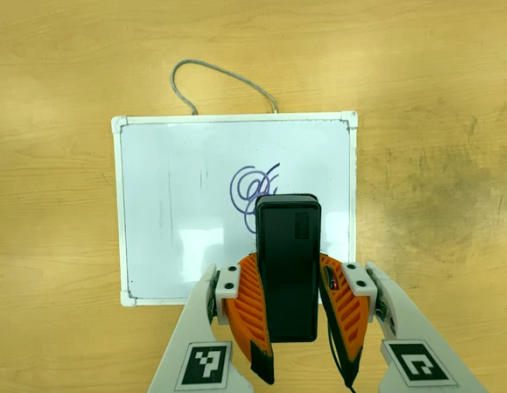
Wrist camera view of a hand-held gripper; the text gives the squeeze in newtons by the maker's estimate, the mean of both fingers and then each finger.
{"total": 7.4, "left": 6.0, "right": 8.7}